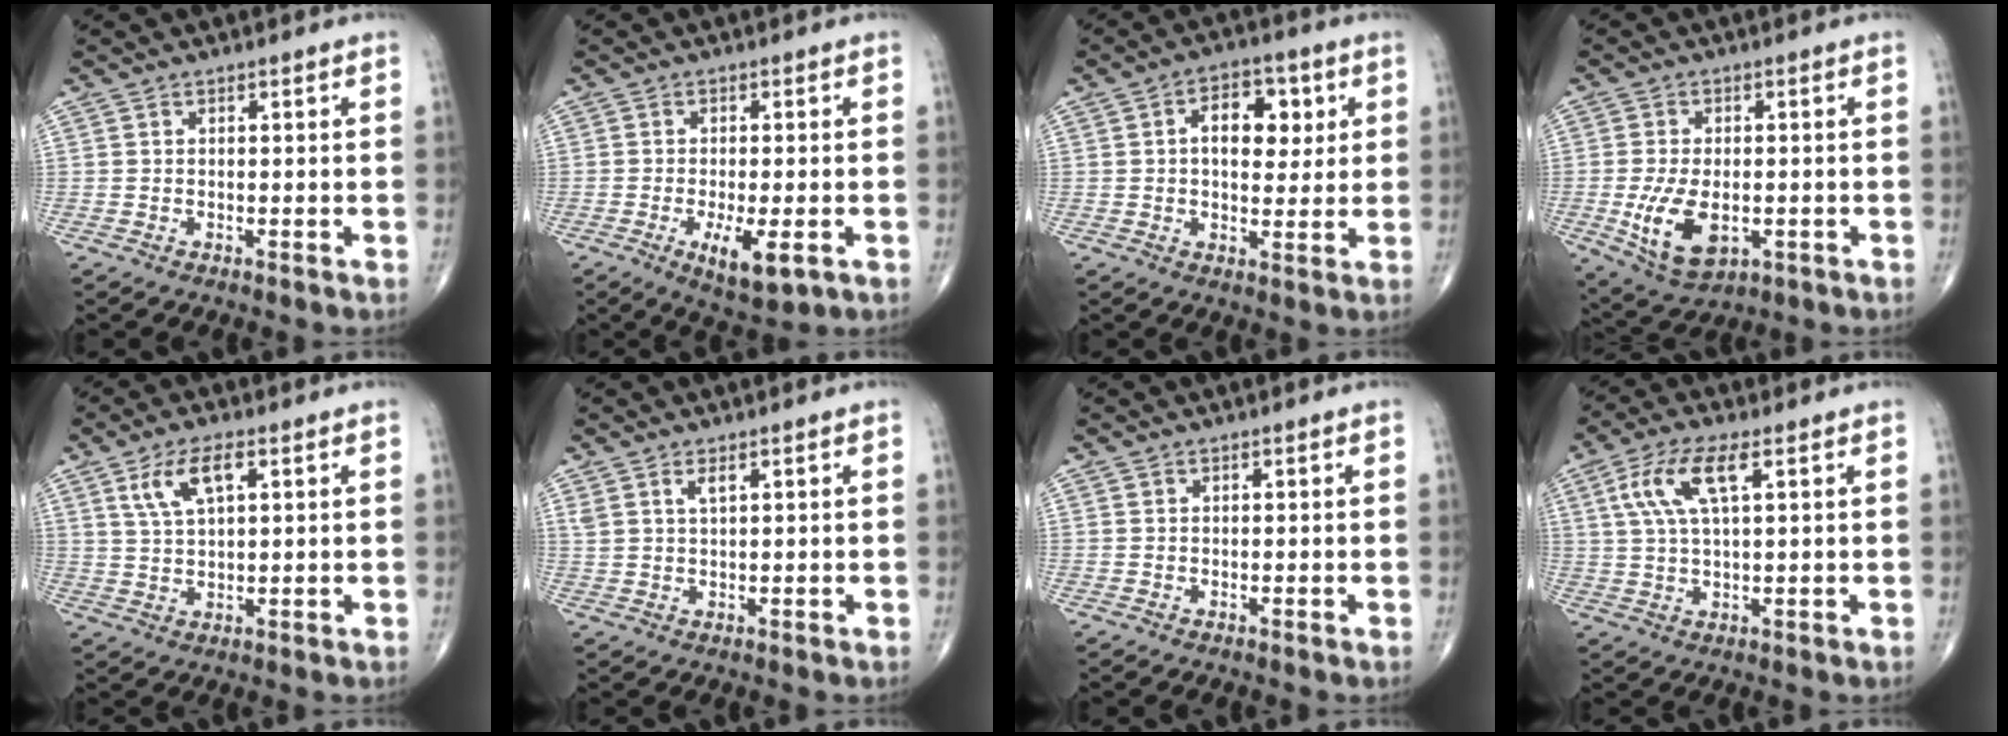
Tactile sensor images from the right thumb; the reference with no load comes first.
{"total": 7.4, "force": [-2.5, 2.4, 6.6], "torque": [-0.111, -0.015, -0.034]}
{"total": 9.7, "force": [2.3, 5.8, 7.4], "torque": [-0.074, 0.000, 0.031]}
{"total": 10.7, "force": [-2.3, 6.0, 8.5], "torque": [-0.154, -0.008, -0.027]}
{"total": 7.1, "force": [3.0, 2.9, 5.8], "torque": [-0.111, -0.002, 0.061]}
{"total": 2.3, "force": [1.4, 0.7, 1.7], "torque": [-0.037, -0.002, 0.031]}
{"total": 0.0}
{"total": 9.0, "force": [3.1, 2.9, 7.9], "torque": [-0.175, 0.008, 0.064]}